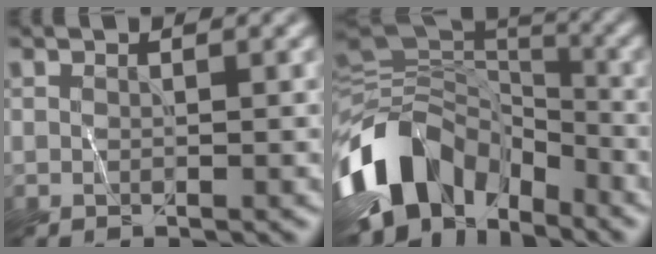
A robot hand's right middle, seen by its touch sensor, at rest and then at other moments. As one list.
[{"total": 12.3, "force": [-4.8, 8.3, 7.6], "torque": [-0.155, 0.012, -0.098]}]